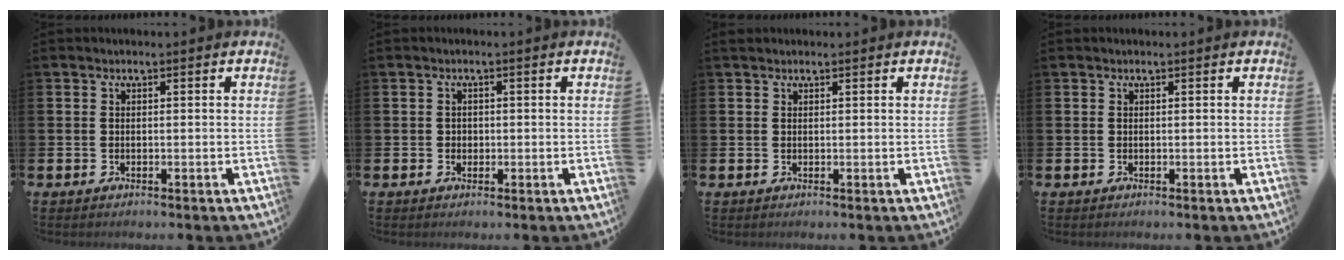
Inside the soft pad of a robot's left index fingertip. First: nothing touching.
{"total": 1.0, "force": [0.1, 0.9, 0.3], "torque": [0.002, 0.005, -0.001]}
{"total": 0.9, "force": [0.8, 0.3, 0.2], "torque": [0.006, 0.000, 0.011]}
{"total": 0.0}